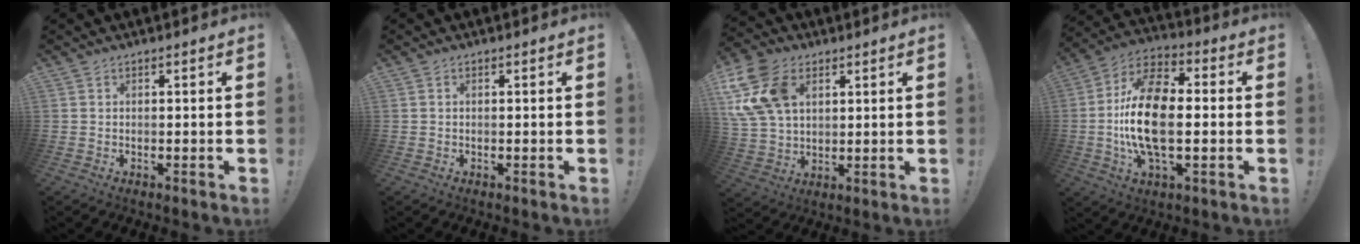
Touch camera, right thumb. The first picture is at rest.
{"total": 0.0}
{"total": 17.0, "force": [6.1, 11.7, 10.7], "torque": [-0.222, -0.018, 0.116]}
{"total": 18.5, "force": [-1.3, 9.5, 15.8], "torque": [-0.303, 0.001, -0.024]}